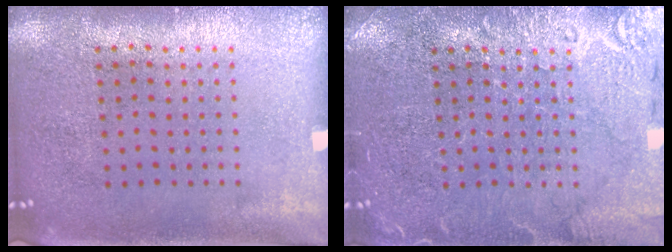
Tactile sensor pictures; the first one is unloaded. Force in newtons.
{"total": 4.5, "press": 4.5, "slide": 0.7}